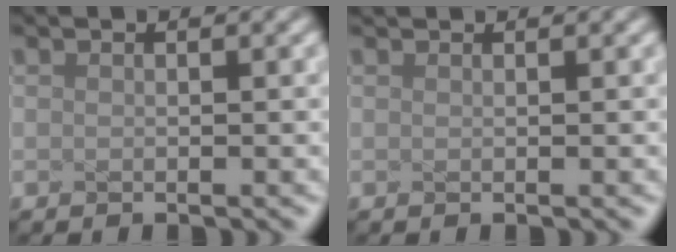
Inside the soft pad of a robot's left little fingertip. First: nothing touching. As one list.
[{"total": 1.0, "force": [0.9, 0.1, 0.2], "torque": [-0.010, 0.000, 0.009]}]